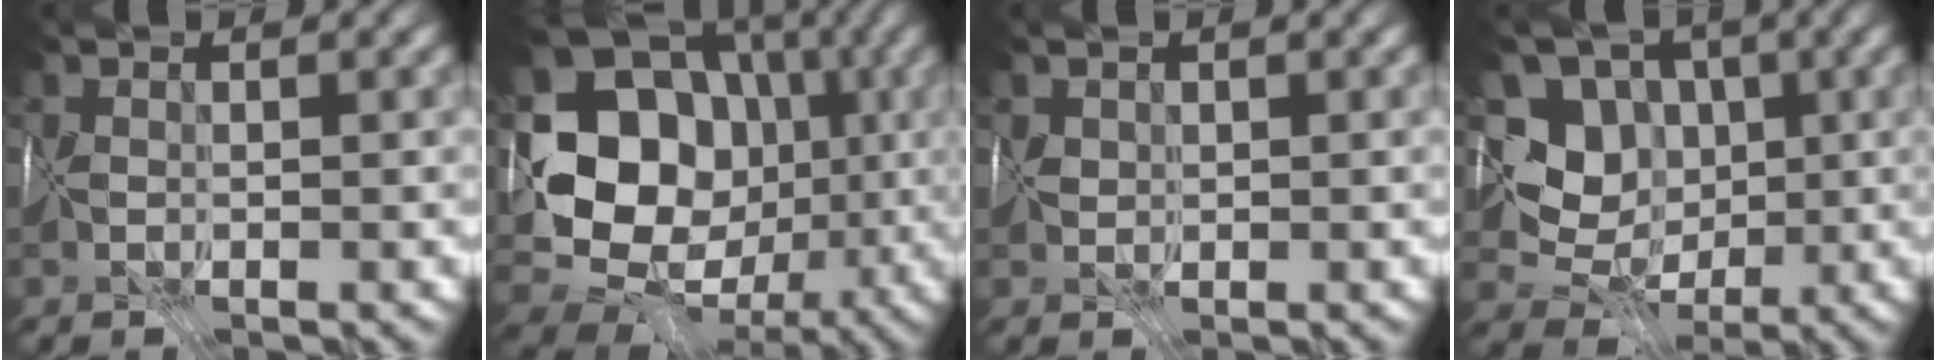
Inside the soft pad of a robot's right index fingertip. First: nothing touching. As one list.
[{"total": 11.4, "force": [0.0, 9.3, 6.5], "torque": [-0.099, -0.007, -0.015]}, {"total": 0.9, "force": [0.6, 0.1, -0.7], "torque": [0.012, 0.010, 0.006]}, {"total": 5.0, "force": [1.4, 4.6, 1.5], "torque": [-0.019, -0.005, 0.004]}]